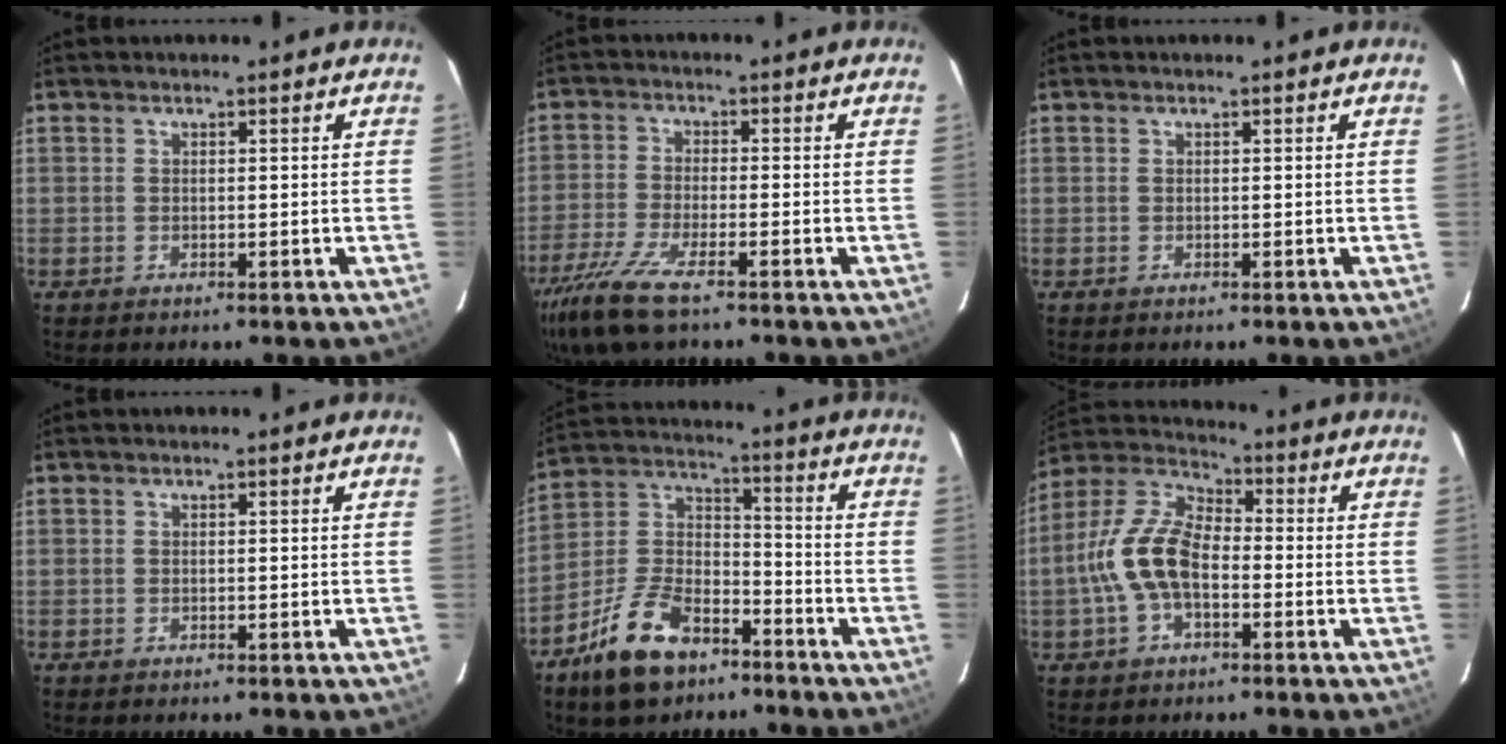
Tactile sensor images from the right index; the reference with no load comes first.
{"total": 10.8, "force": [-7.8, 2.1, 7.2], "torque": [-0.171, -0.036, -0.152]}
{"total": 0.0}
{"total": 0.0}
{"total": 14.8, "force": [-9.4, 7.9, 8.3], "torque": [-0.179, 0.023, -0.164]}
{"total": 11.8, "force": [-2.7, 6.3, 9.6], "torque": [-0.209, 0.016, -0.055]}